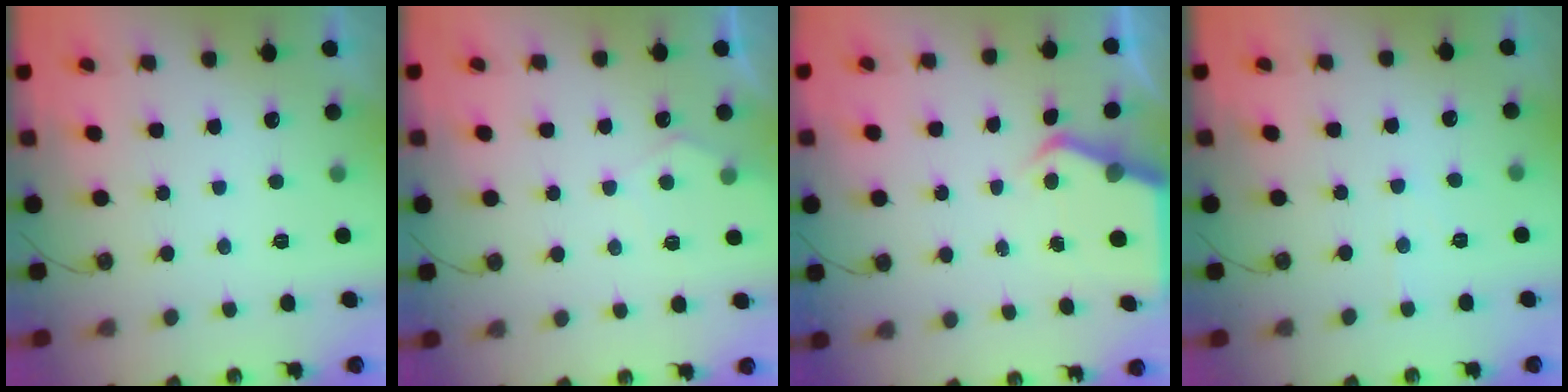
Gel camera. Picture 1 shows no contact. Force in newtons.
{"total": 4.6, "press": 4.5, "slide": 0.5}
{"total": 5.1, "press": 5.1, "slide": 0.5}
{"total": 3.6, "press": 3.6, "slide": 0.5}